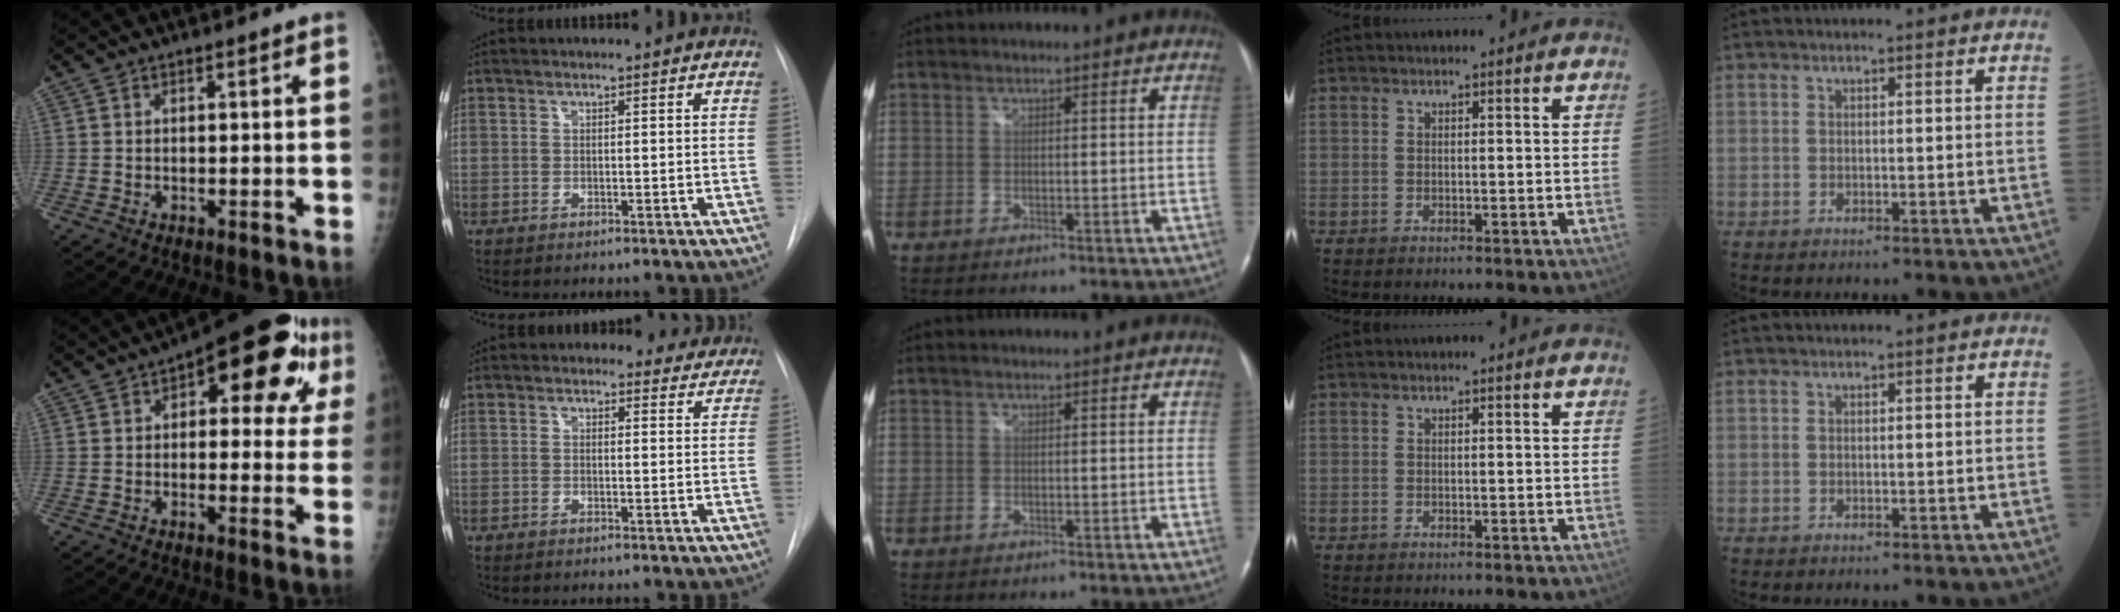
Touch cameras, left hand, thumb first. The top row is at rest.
{"thumb": {"total": 16.7, "force": [6.0, 7.8, 13.5], "torque": [-0.126, 0.013, 0.064]}, "index": {"total": 5.2, "force": [4.5, 2.6, 0.2], "torque": [0.017, 0.000, 0.032]}}